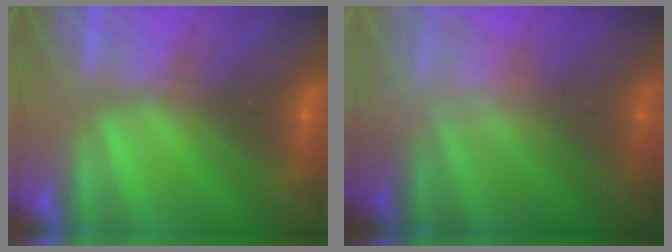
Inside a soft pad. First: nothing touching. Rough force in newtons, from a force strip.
{"total": 2.3}